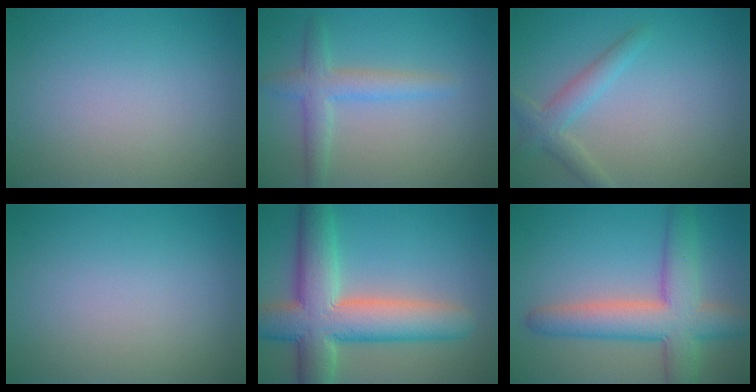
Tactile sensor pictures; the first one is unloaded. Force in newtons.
{"total": 3.1, "press": 3.1, "slide": 0.1}
{"total": 2.5, "press": 2.5, "slide": 0.1}
{"total": 0.0}
{"total": 10.0, "press": 10.0, "slide": 0.4}
{"total": 7.5, "press": 7.4, "slide": 0.3}